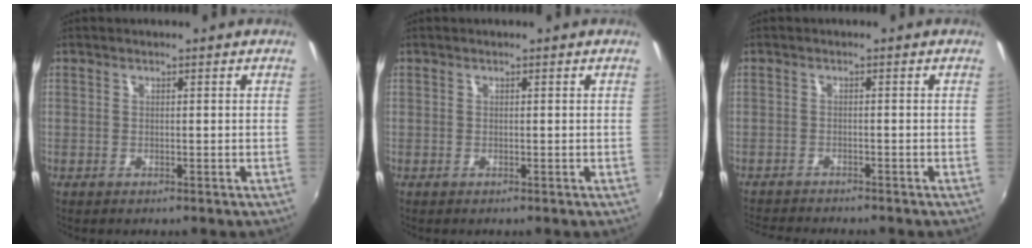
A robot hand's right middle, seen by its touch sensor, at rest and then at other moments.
{"total": 0.0}
{"total": 5.9, "force": [-5.6, 0.5, 1.7], "torque": [-0.049, -0.017, -0.093]}